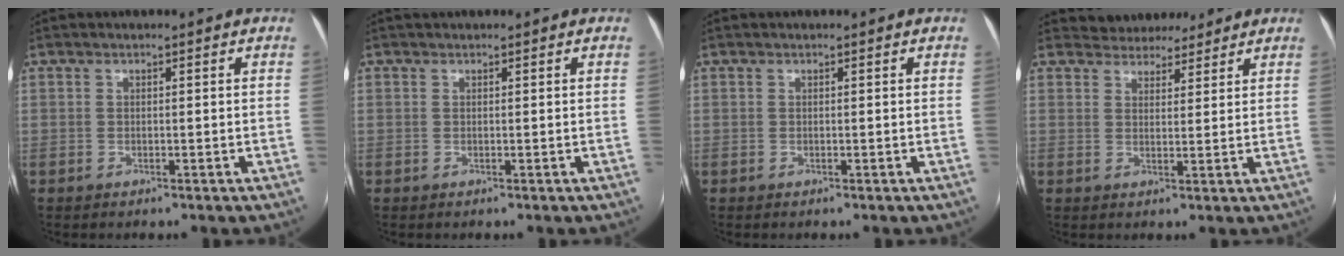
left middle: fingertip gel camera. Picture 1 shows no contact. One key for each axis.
{"total": 0.6, "fx": 0.5, "fy": 0.2, "fz": 0.1, "tx": -0.007, "ty": 0.019, "tz": 0.014}
{"total": 0.0}
{"total": 6.8, "fx": 6.2, "fy": 2.6, "fz": 0.8, "tx": -0.004, "ty": 0.014, "tz": 0.085}